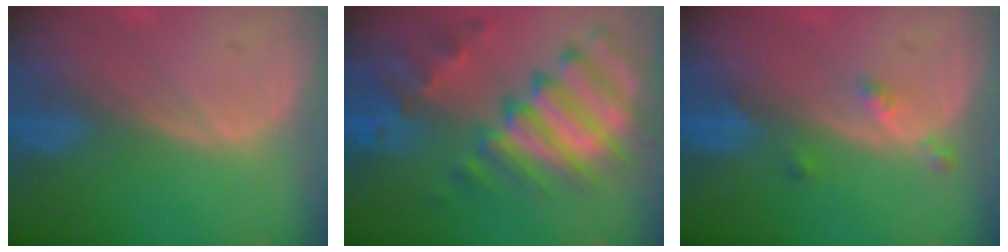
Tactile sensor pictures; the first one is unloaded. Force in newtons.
{"total": 11.4, "press": 9.8, "slide": 5.8}
{"total": 2.4, "press": 2.0, "slide": 1.3}